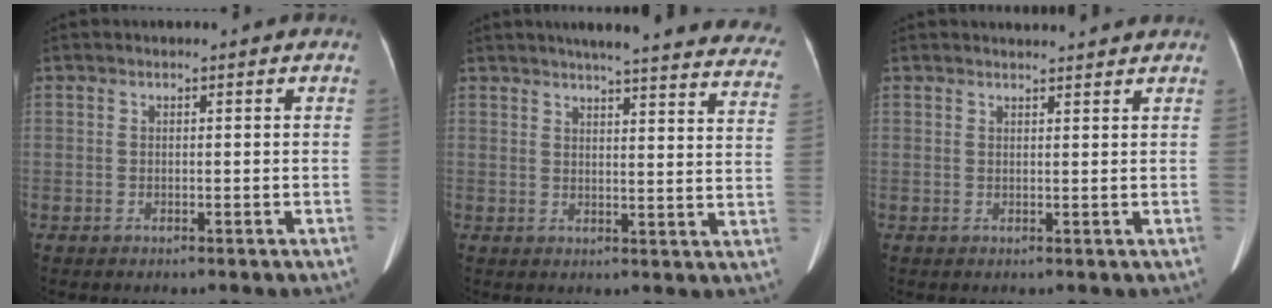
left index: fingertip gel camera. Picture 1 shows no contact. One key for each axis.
{"total": 27.3, "fx": 24.8, "fy": 2.7, "fz": 11.2, "tx": -0.146, "ty": -0.068, "tz": 0.272}
{"total": 4.4, "fx": 4.3, "fy": 0.1, "fz": 1.0, "tx": -0.016, "ty": 0.018, "tz": 0.049}